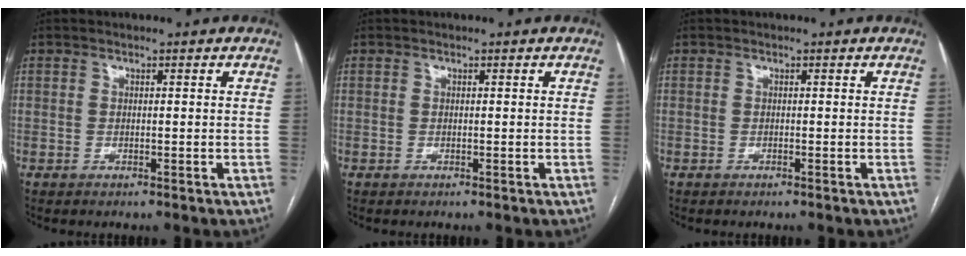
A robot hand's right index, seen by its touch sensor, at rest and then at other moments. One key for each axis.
{"total": 0.0}
{"total": 0.0}